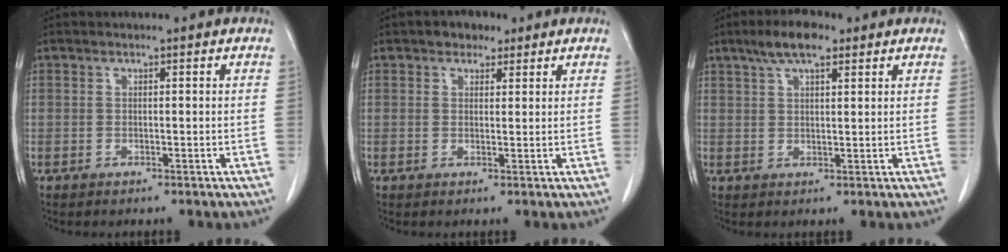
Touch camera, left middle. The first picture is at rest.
{"total": 2.8, "force": [1.9, 1.7, 1.1], "torque": [-0.018, 0.008, 0.027]}
{"total": 6.0, "force": [4.0, 1.7, 4.2], "torque": [-0.084, 0.014, 0.070]}